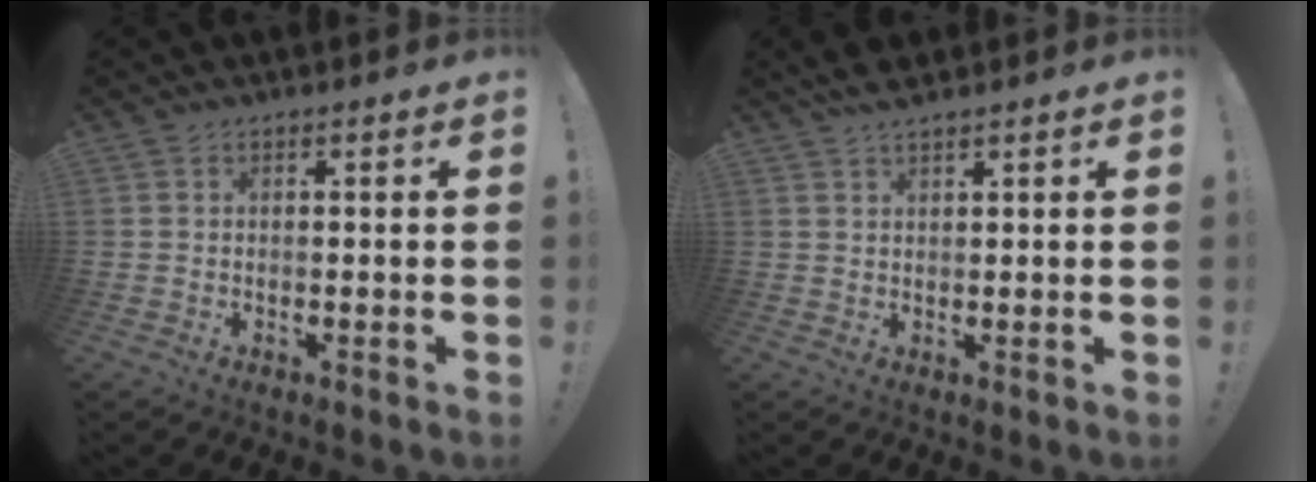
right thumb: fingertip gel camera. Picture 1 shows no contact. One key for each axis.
{"total": 3.5, "fx": 3.1, "fy": 0.9, "fz": 1.3, "tx": -0.014, "ty": -0.015, "tz": 0.056}